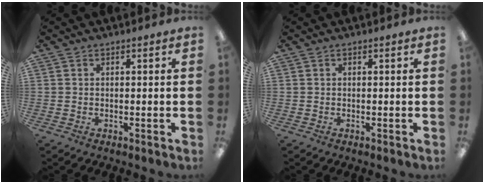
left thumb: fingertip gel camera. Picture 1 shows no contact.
{"total": 0.0}